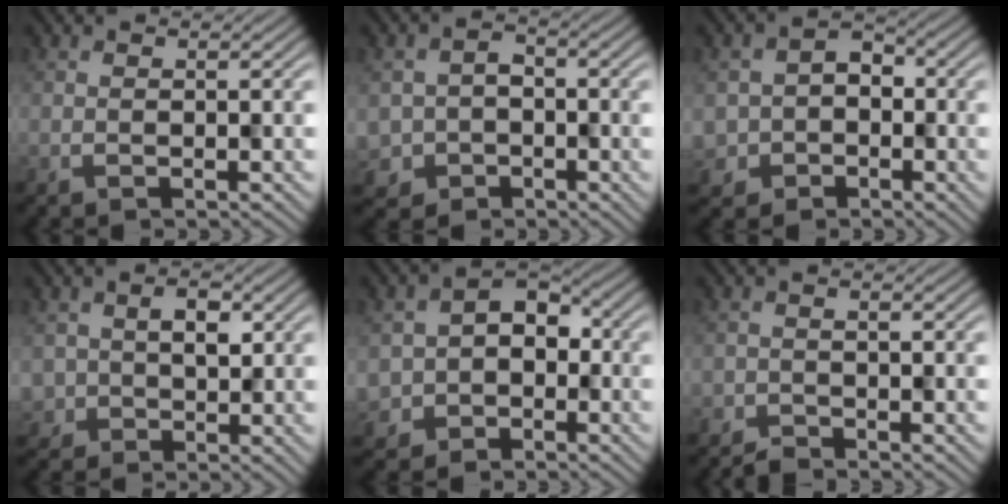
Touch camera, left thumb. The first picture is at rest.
{"total": 4.3, "force": [-1.8, 3.7, 1.3], "torque": [-0.033, -0.010, -0.036]}
{"total": 4.8, "force": [-1.6, 4.2, 1.7], "torque": [-0.036, -0.006, -0.035]}
{"total": 3.5, "force": [0.9, 2.7, 2.0], "torque": [-0.028, 0.000, 0.018]}
{"total": 6.6, "force": [-1.9, 5.5, 3.2], "torque": [-0.065, -0.010, -0.043]}
{"total": 1.6, "force": [-1.5, 0.4, -0.3], "torque": [0.006, 0.001, -0.031]}